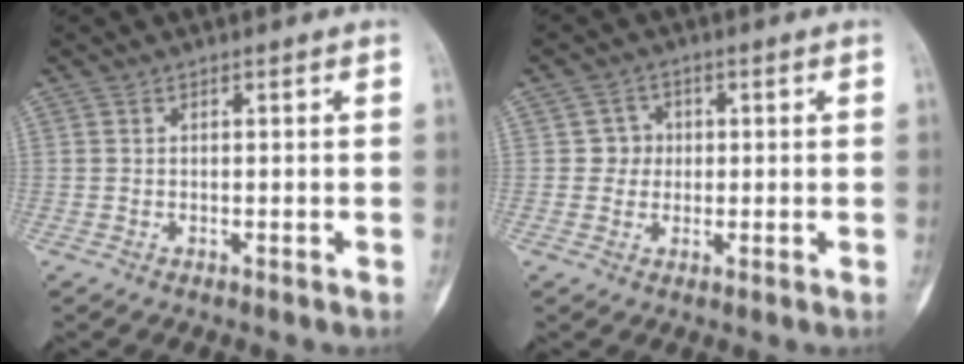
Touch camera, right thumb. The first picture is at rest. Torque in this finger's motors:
{"motor_torque": [-0.07, 0.07, 0.13, -0.13, 0.00]}